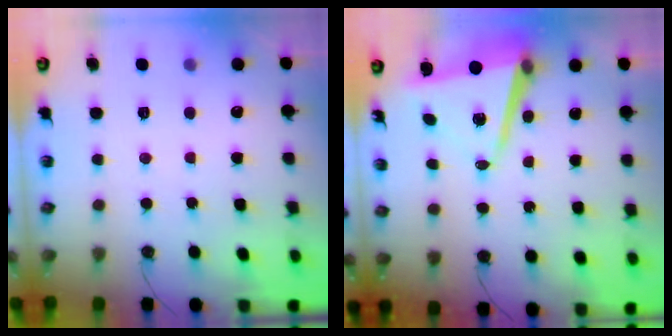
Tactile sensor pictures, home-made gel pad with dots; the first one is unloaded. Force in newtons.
{"total": 9.8, "press": 9.7, "slide": 1.4}